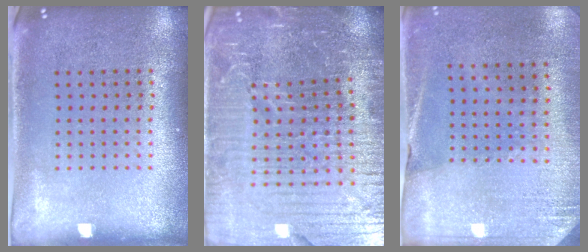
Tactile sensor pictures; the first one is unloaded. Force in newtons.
{"total": 6.9, "press": 6.0, "slide": 3.4}
{"total": 2.6, "press": 2.4, "slide": 1.0}